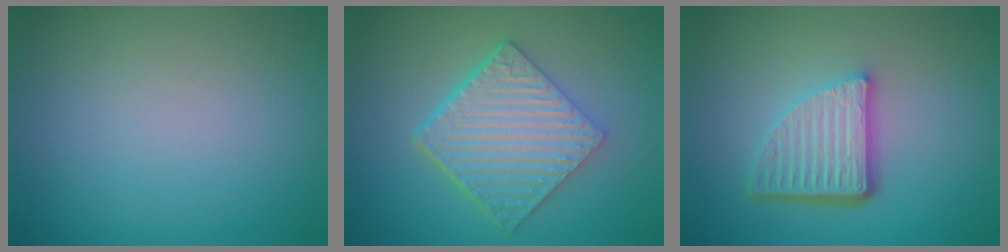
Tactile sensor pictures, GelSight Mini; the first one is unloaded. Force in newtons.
{"total": 6.5, "press": 4.5, "slide": 4.7}
{"total": 5.4, "press": 3.7, "slide": 3.9}